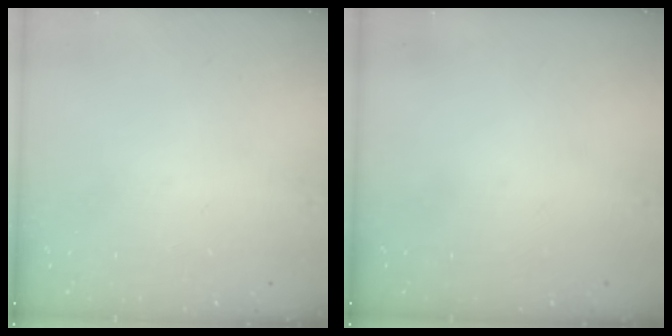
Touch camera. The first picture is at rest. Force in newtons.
{"total": 0.0}